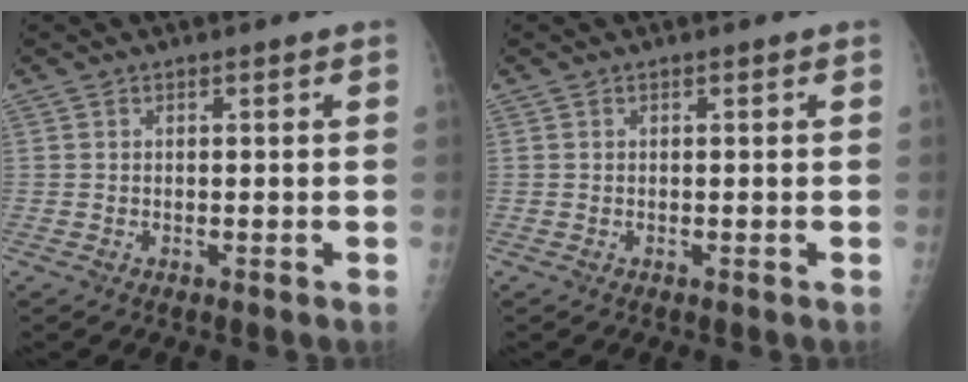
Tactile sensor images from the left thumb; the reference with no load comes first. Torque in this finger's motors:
{"motor_torque": [0.00, 0.00, -0.01, -0.01, 0.00]}